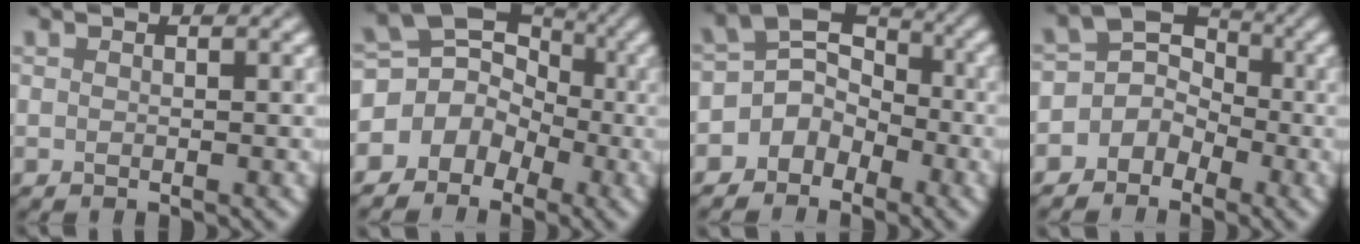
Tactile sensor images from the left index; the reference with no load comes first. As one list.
[{"total": 6.1, "force": [-1.9, 5.3, 2.5], "torque": [-0.003, 0.010, -0.051]}, {"total": 4.0, "force": [-2.3, 2.9, 1.6], "torque": [-0.013, 0.005, -0.050]}, {"total": 3.6, "force": [-1.8, 2.9, 1.1], "torque": [0.012, 0.006, -0.043]}]